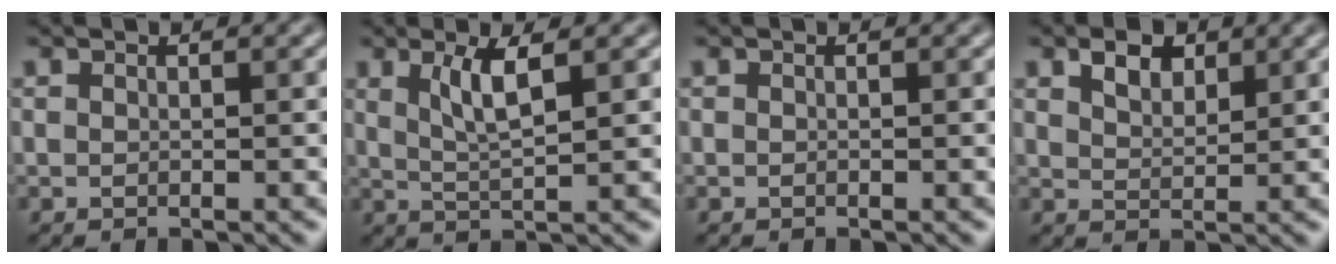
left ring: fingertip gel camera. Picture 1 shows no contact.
{"total": 3.2, "force": [1.4, 0.7, 2.8], "torque": [-0.056, -0.003, 0.028]}
{"total": 0.0}
{"total": 2.6, "force": [1.7, 1.4, 1.5], "torque": [-0.030, 0.004, 0.031]}